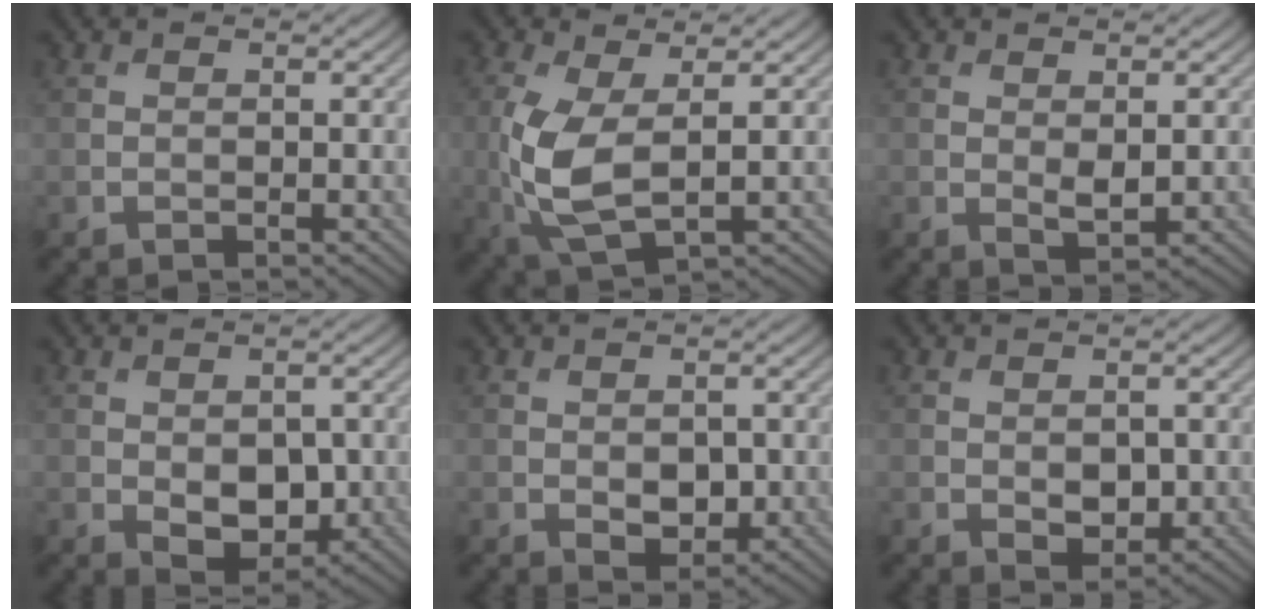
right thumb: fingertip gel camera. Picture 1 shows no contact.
{"total": 8.6, "force": [-0.1, 3.9, 7.6], "torque": [-0.194, -0.007, 0.000]}
{"total": 1.6, "force": [0.6, 0.6, 1.4], "torque": [-0.029, -0.008, 0.015]}
{"total": 5.0, "force": [-0.8, 3.2, 3.8], "torque": [-0.064, -0.016, -0.006]}
{"total": 3.1, "force": [-0.5, 2.0, 2.4], "torque": [-0.039, -0.010, -0.002]}
{"total": 2.7, "force": [-0.3, 1.7, 2.0], "torque": [-0.035, -0.008, 0.000]}